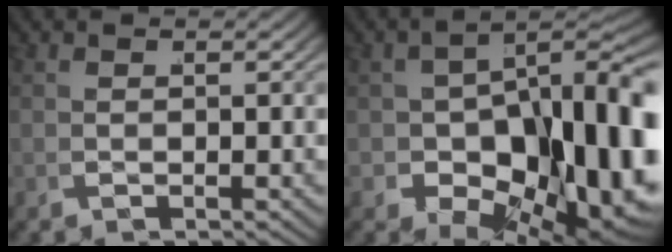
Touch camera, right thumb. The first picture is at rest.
{"total": 18.6, "force": [-4.1, 11.6, 13.9], "torque": [-0.215, -0.071, -0.019]}